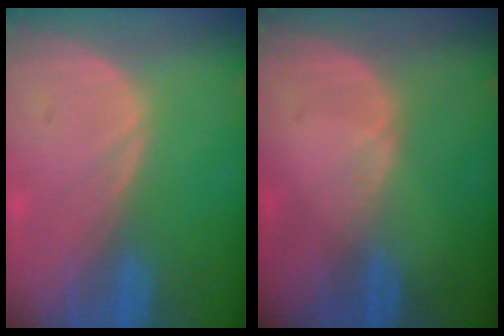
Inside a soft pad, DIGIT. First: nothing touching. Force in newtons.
{"total": 0.7, "press": 0.5, "slide": 0.5}